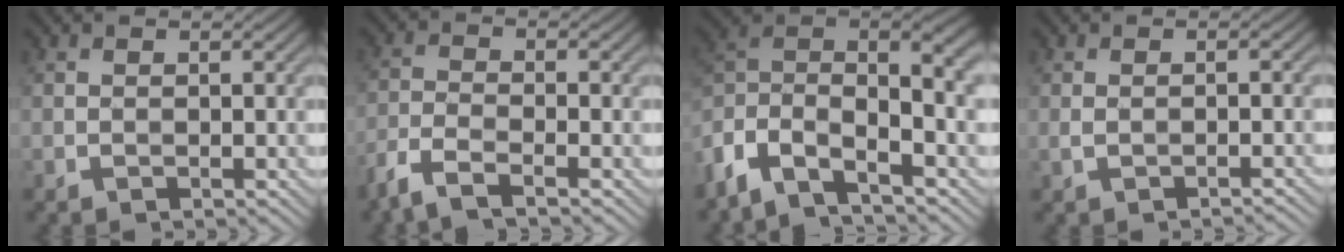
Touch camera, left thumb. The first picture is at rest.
{"total": 4.5, "force": [-3.4, 0.9, 2.7], "torque": [-0.064, -0.008, -0.082]}
{"total": 11.7, "force": [-5.0, 5.5, 9.0], "torque": [-0.190, -0.010, -0.105]}
{"total": 1.9, "force": [-0.6, 0.5, 1.8], "torque": [-0.025, 0.005, -0.017]}